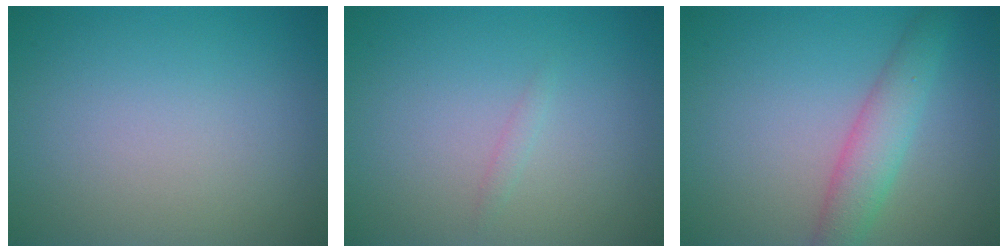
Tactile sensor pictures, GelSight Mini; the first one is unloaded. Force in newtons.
{"total": 0.6, "press": 0.6, "slide": 0.0}
{"total": 3.5, "press": 3.5, "slide": 0.0}